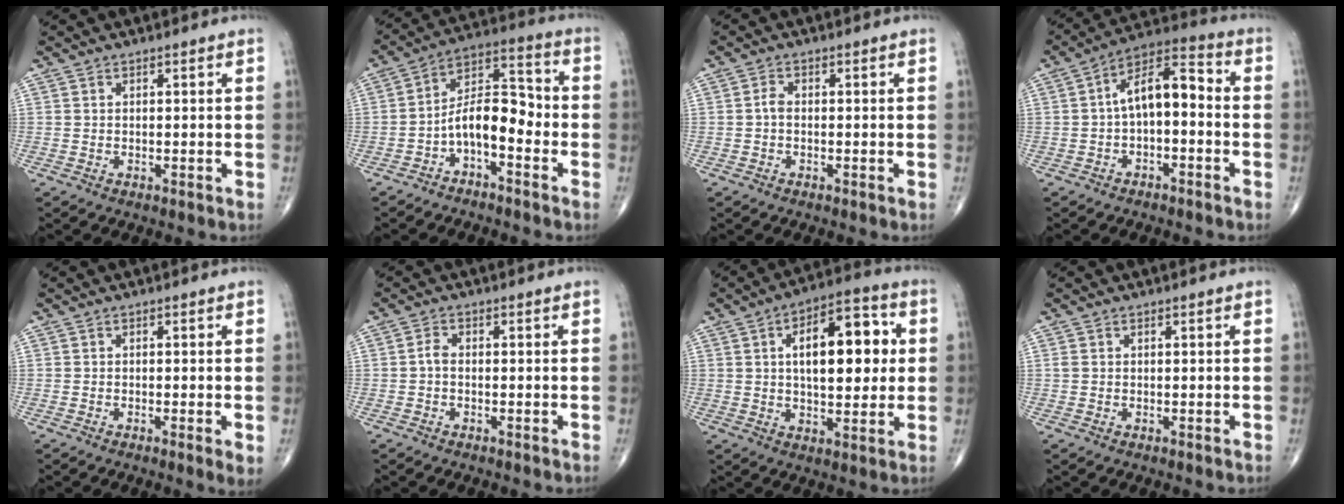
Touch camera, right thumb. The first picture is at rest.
{"total": 10.0, "force": [-3.4, 4.8, 8.1], "torque": [-0.122, 0.061, -0.068]}
{"total": 1.5, "force": [-0.3, 0.9, 1.1], "torque": [-0.018, 0.003, -0.009]}
{"total": 10.1, "force": [-0.9, 5.0, 8.7], "torque": [-0.132, 0.048, -0.027]}
{"total": 2.0, "force": [-0.4, 0.2, 2.0], "torque": [-0.035, -0.008, -0.009]}
{"total": 1.6, "force": [-0.4, 1.0, 1.3], "torque": [-0.022, 0.004, -0.011]}
{"total": 16.1, "force": [2.8, 7.7, 13.8], "torque": [-0.173, 0.014, 0.038]}
{"total": 0.6, "force": [0.2, 0.4, 0.5], "torque": [-0.014, 0.008, 0.007]}